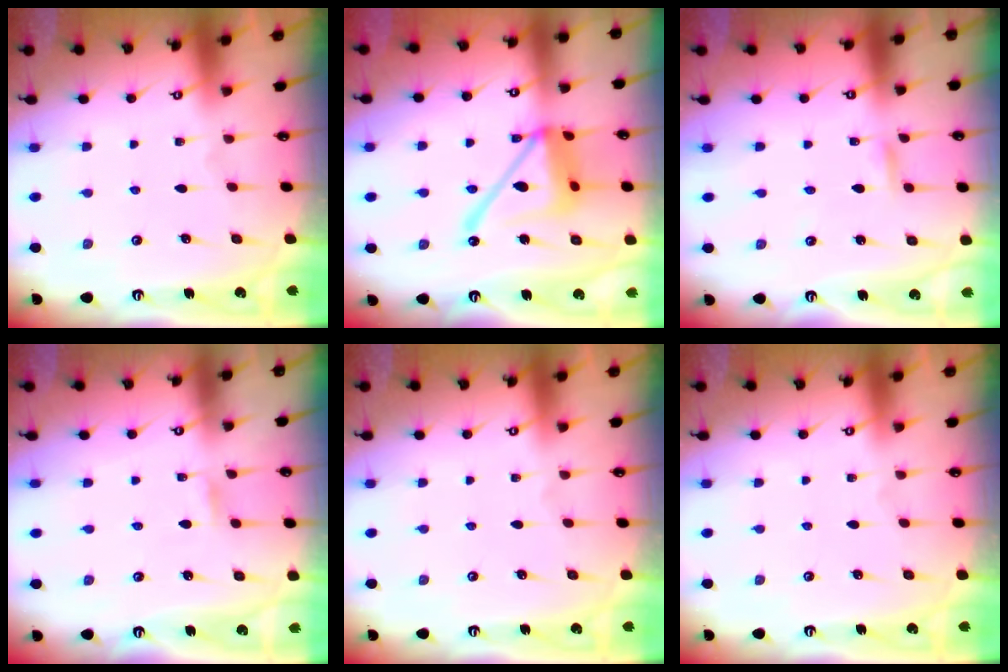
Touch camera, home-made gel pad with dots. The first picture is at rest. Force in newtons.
{"total": 17.2, "press": 17.2, "slide": 1.5}
{"total": 2.8, "press": 2.8, "slide": 0.3}
{"total": 1.1, "press": 1.1, "slide": 0.1}
{"total": 0.0}
{"total": 0.0}